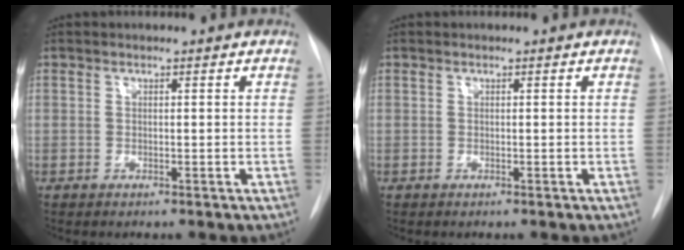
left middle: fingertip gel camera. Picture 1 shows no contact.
{"total": 0.0}